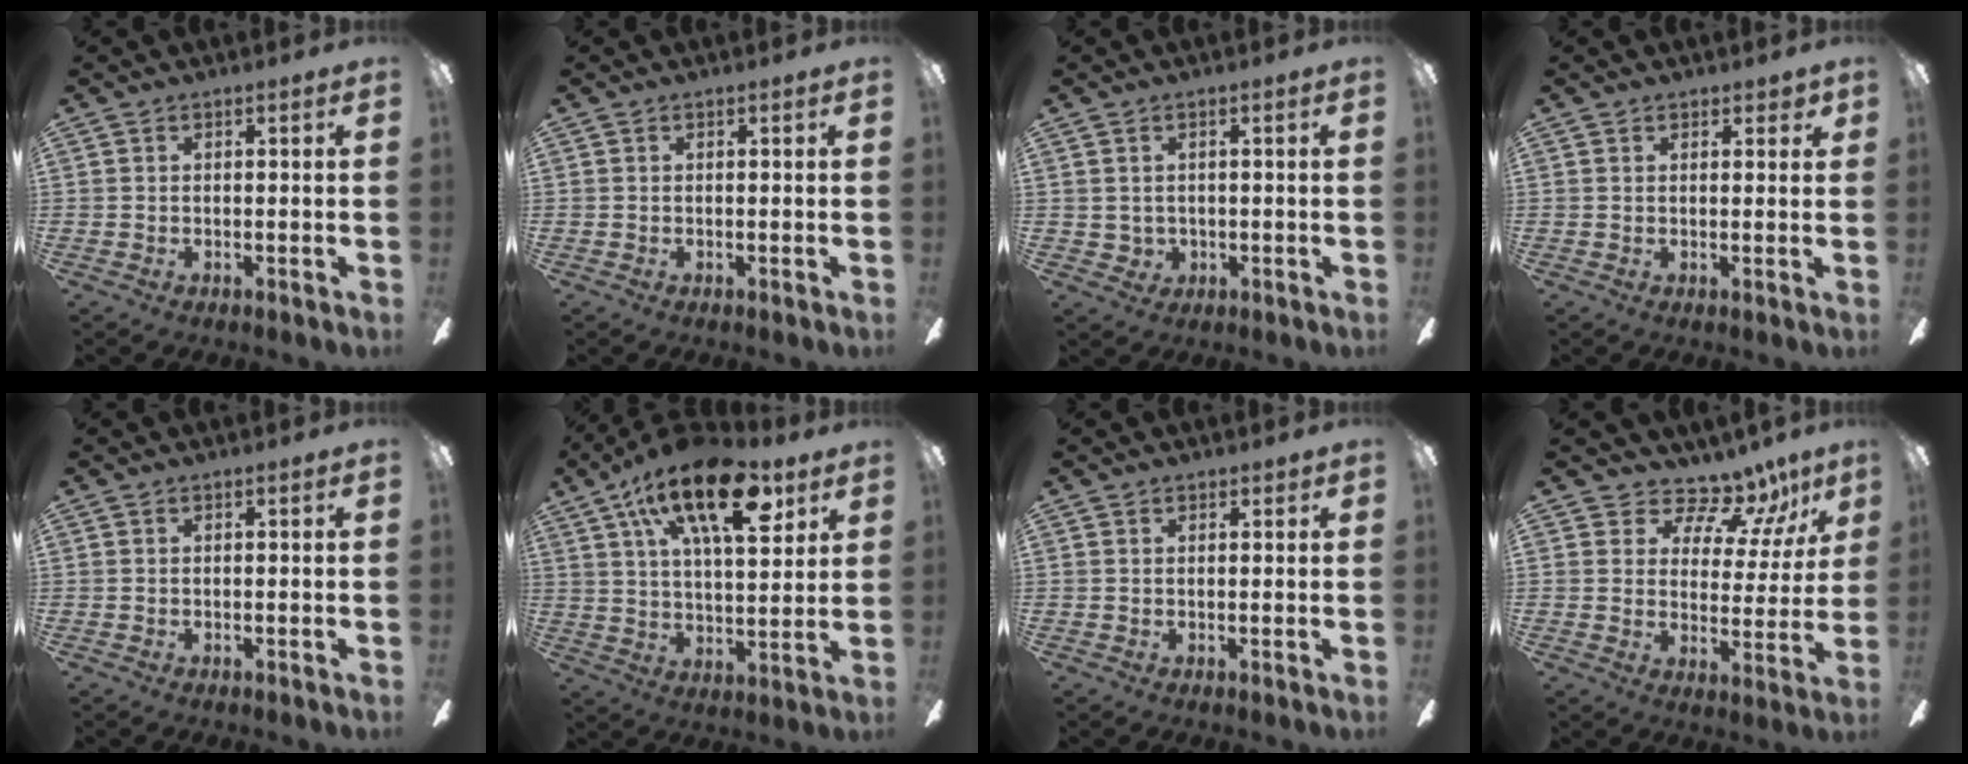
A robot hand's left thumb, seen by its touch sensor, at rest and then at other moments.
{"total": 0.0}
{"total": 3.0, "force": [0.0, 2.9, 0.9], "torque": [-0.030, -0.002, -0.002]}
{"total": 1.3, "force": [0.7, 0.7, 0.9], "torque": [-0.002, -0.002, 0.008]}
{"total": 0.0}
{"total": 21.8, "force": [11.0, 9.4, 16.3], "torque": [-0.251, -0.037, 0.177]}
{"total": 0.0}
{"total": 10.7, "force": [8.5, 4.9, 4.2], "torque": [-0.072, -0.060, 0.156]}